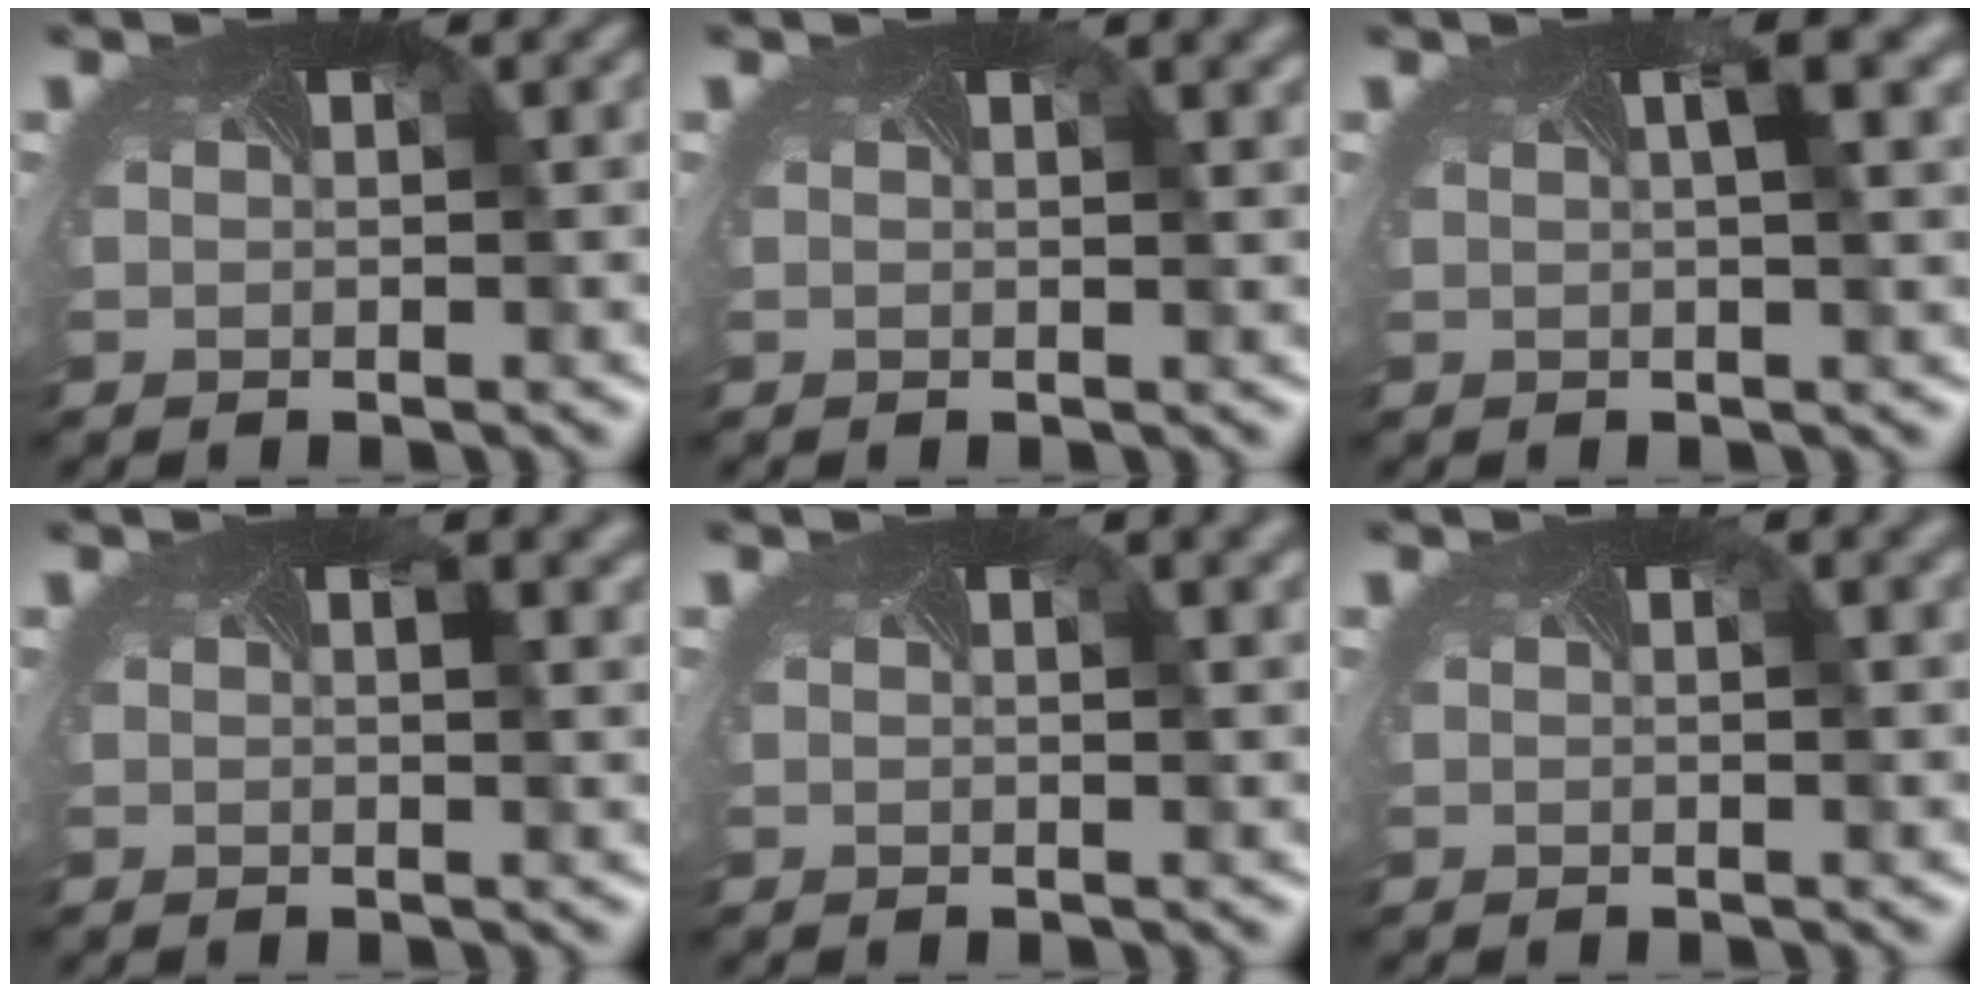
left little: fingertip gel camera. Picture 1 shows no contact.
{"total": 2.4, "force": [1.2, 1.0, 1.8], "torque": [-0.010, 0.006, -0.001]}
{"total": 3.3, "force": [1.3, 0.8, 3.0], "torque": [-0.027, 0.002, 0.011]}
{"total": 1.6, "force": [0.8, 0.5, 1.4], "torque": [-0.010, -0.003, 0.009]}
{"total": 3.1, "force": [1.6, 1.2, 2.3], "torque": [-0.012, 0.008, 0.000]}
{"total": 1.7, "force": [0.9, 0.6, 1.3], "torque": [-0.009, 0.004, -0.003]}